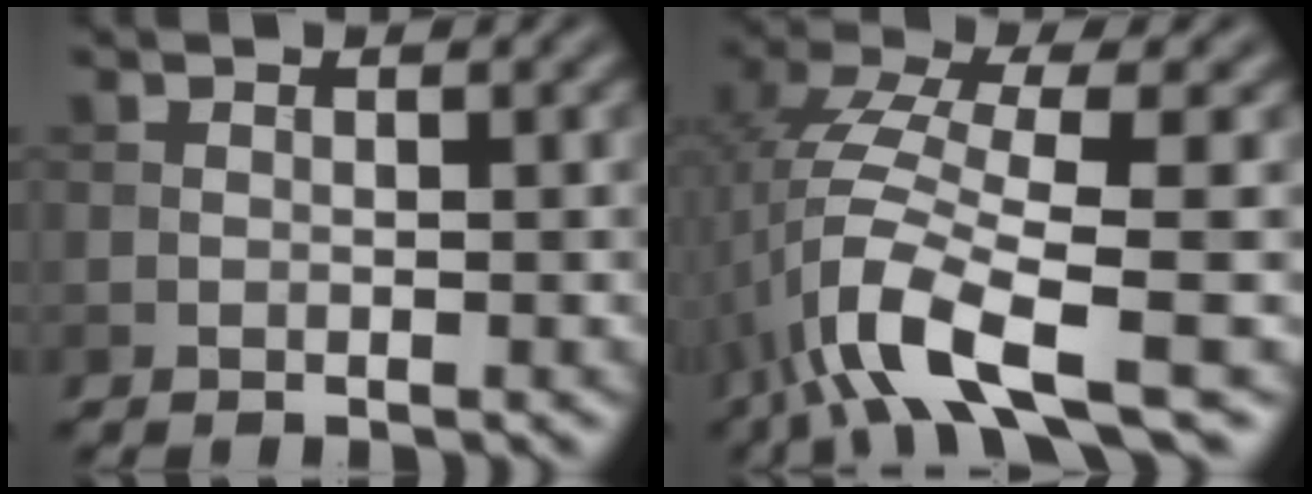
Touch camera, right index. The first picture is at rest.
{"total": 8.9, "force": [-3.3, 2.1, 8.0], "torque": [-0.149, 0.011, -0.071]}